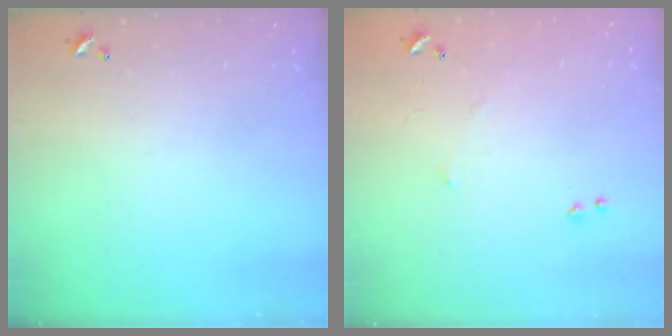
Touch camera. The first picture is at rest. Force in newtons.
{"total": 5.2, "press": 5.1, "slide": 0.9}